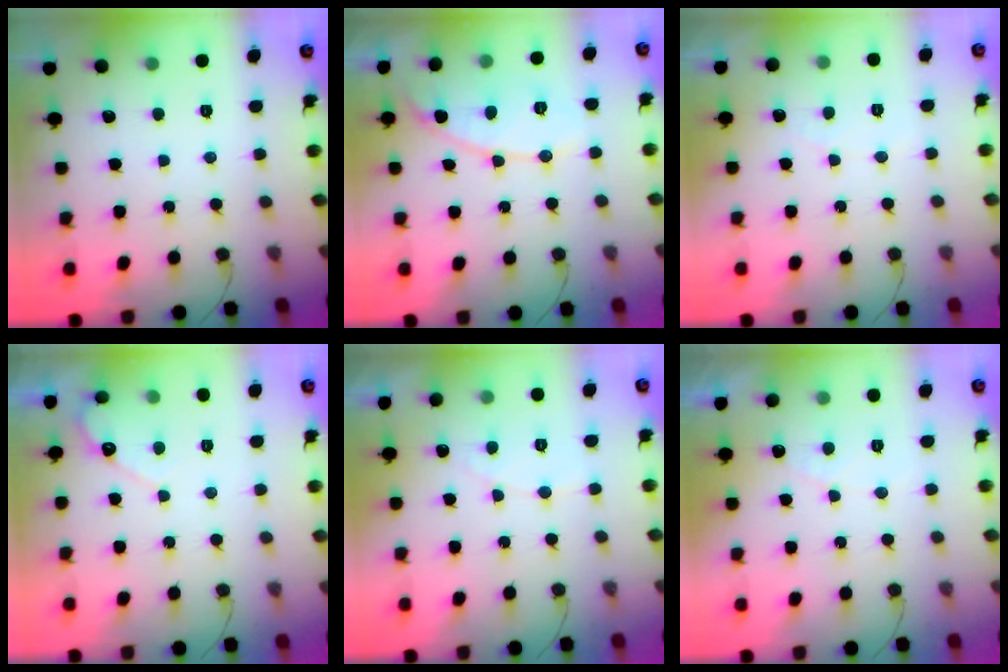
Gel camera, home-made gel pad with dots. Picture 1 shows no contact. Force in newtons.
{"total": 8.6, "press": 8.6, "slide": 0.4}
{"total": 2.6, "press": 2.6, "slide": 0.2}
{"total": 4.0, "press": 4.0, "slide": 0.3}
{"total": 3.8, "press": 3.8, "slide": 0.3}
{"total": 3.9, "press": 3.9, "slide": 0.3}